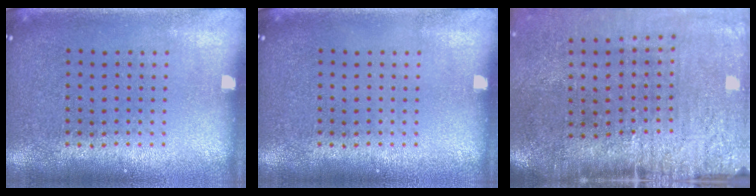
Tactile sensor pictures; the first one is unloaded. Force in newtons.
{"total": 0.0}
{"total": 4.5, "press": 3.7, "slide": 2.6}